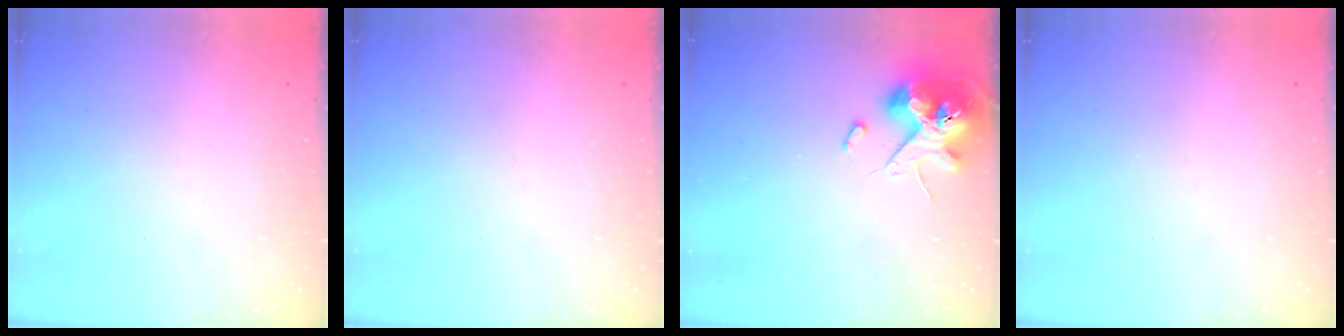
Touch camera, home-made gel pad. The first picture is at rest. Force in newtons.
{"total": 0.0}
{"total": 12.4, "press": 12.2, "slide": 1.8}
{"total": 0.0}